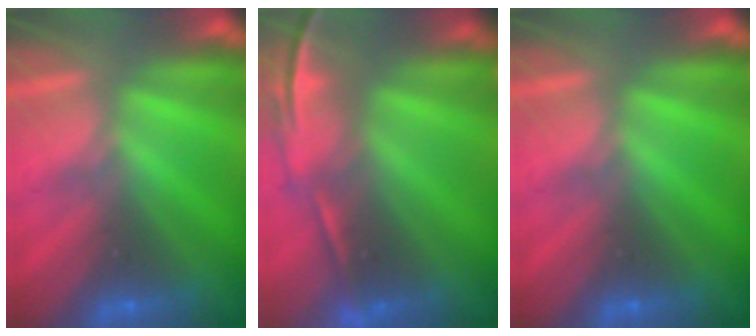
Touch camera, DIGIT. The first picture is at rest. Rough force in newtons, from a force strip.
{"total": 10.4}
{"total": 0.0}